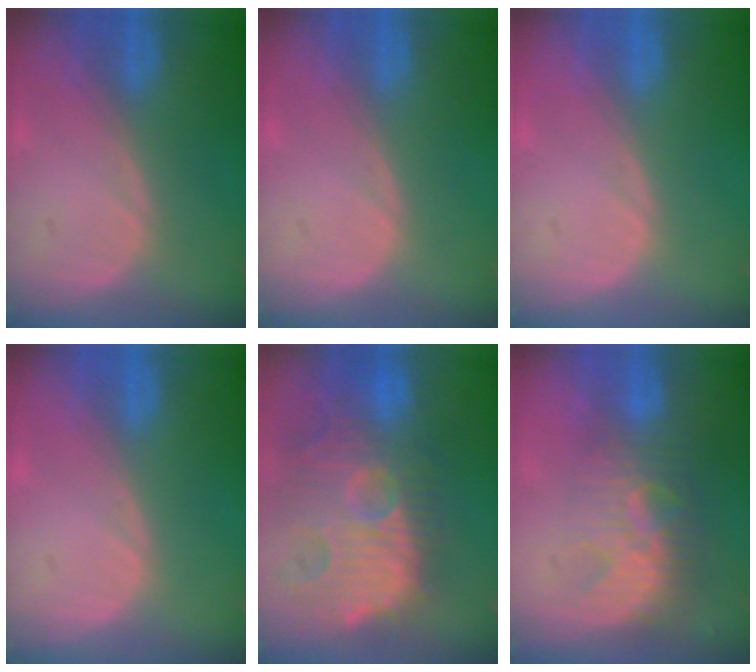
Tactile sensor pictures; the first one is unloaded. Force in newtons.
{"total": 0.0}
{"total": 0.0}
{"total": 0.0}
{"total": 14.4, "press": 12.6, "slide": 7.1}
{"total": 8.9, "press": 7.7, "slide": 4.6}